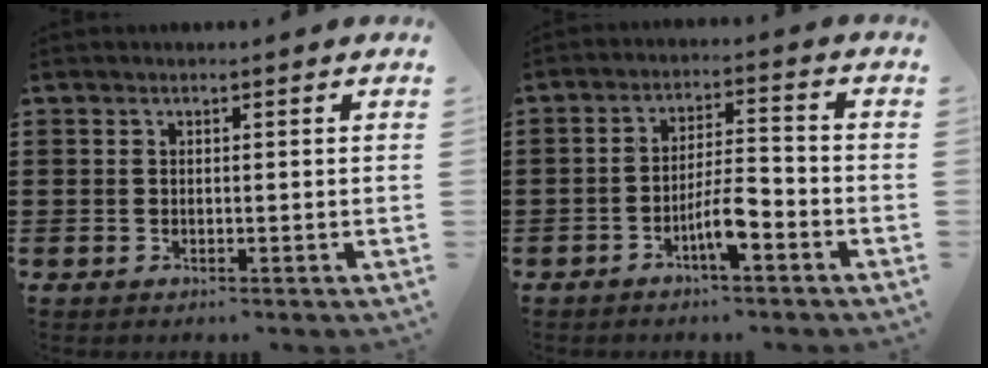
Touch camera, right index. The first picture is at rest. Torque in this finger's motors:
{"motor_torque": [1.30, 0.82, 0.26, 0.07]}